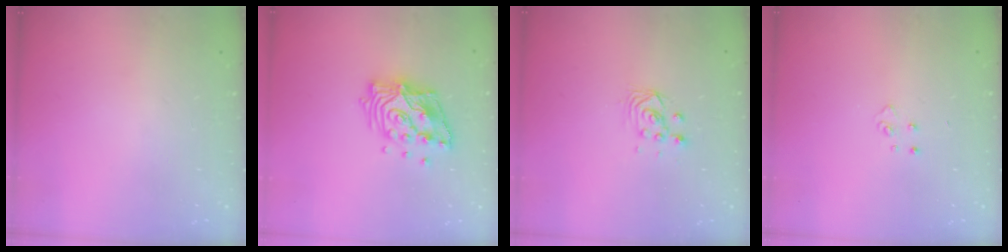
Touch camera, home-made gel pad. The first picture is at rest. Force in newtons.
{"total": 13.9, "press": 13.8, "slide": 1.5}
{"total": 3.0, "press": 3.0, "slide": 0.1}
{"total": 3.3, "press": 3.3, "slide": 0.4}